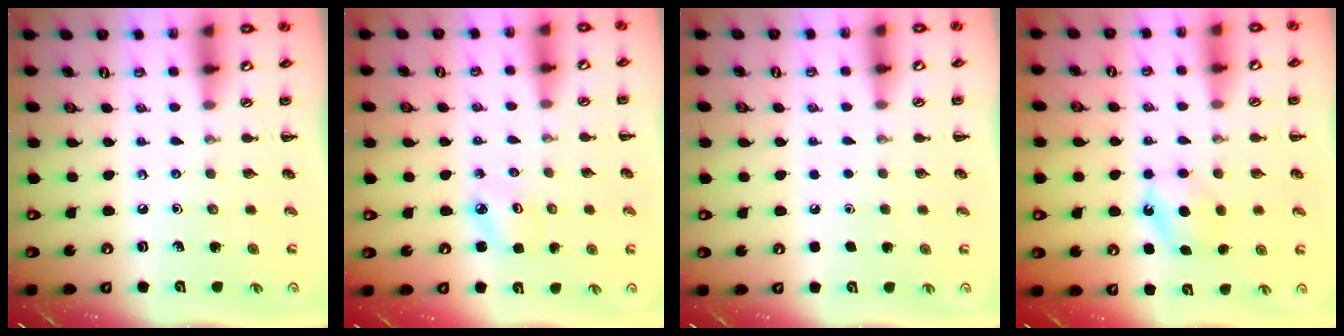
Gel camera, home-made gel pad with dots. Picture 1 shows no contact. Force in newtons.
{"total": 2.5, "press": 2.4, "slide": 0.6}
{"total": 1.6, "press": 1.6, "slide": 0.1}
{"total": 5.9, "press": 5.7, "slide": 1.5}